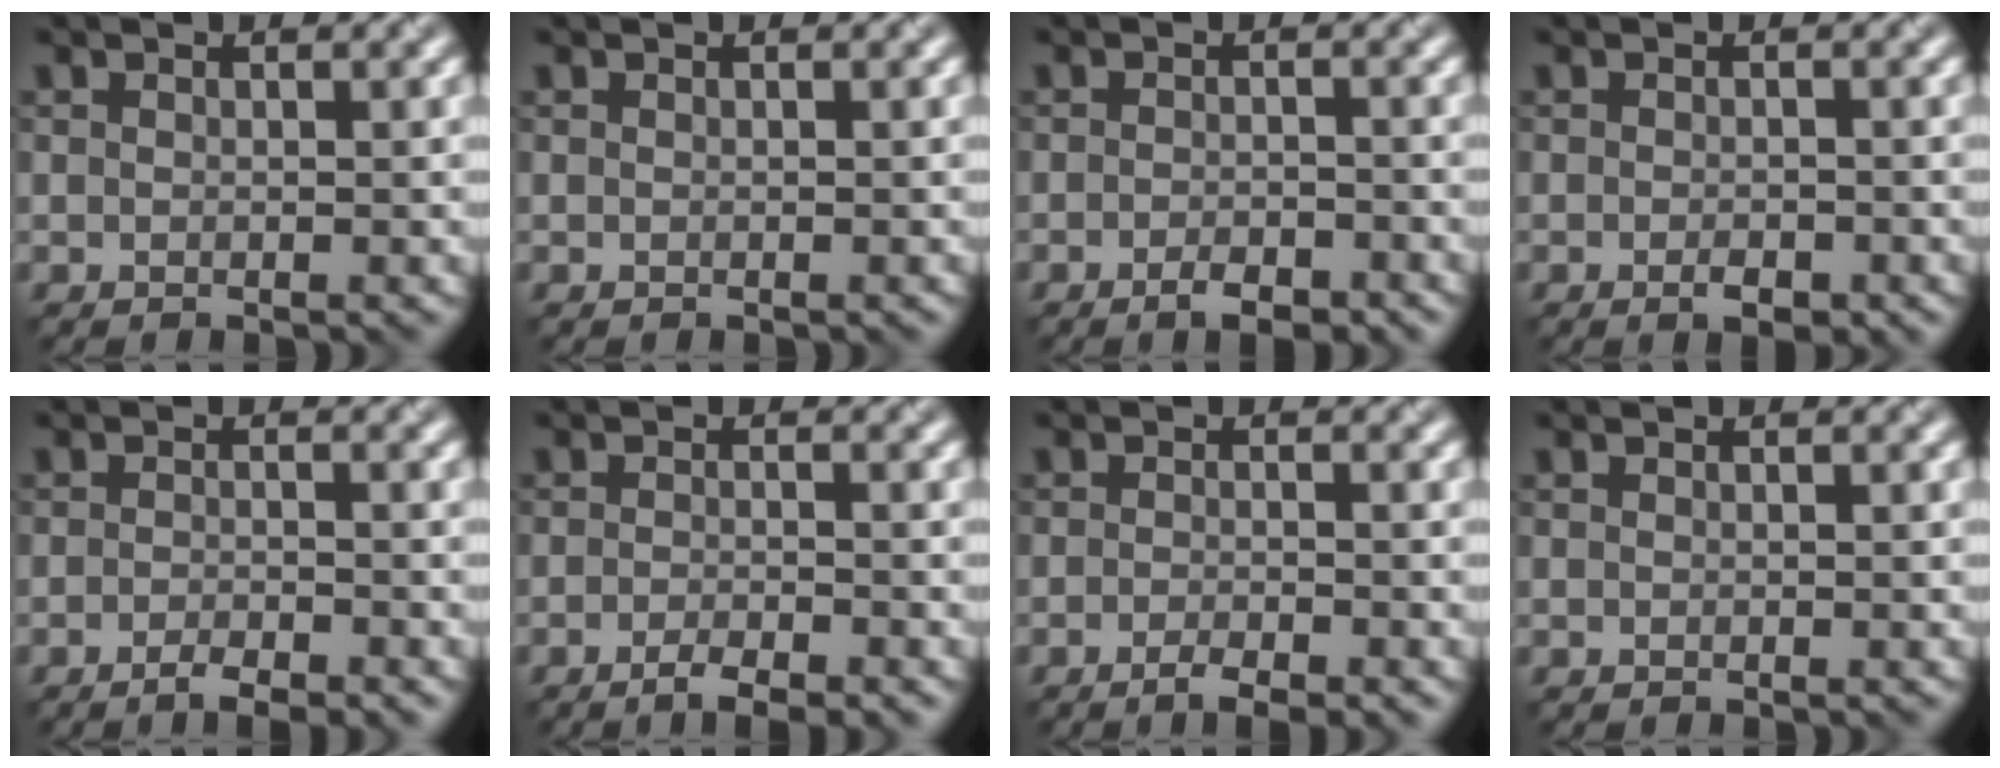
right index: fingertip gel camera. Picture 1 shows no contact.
{"total": 0.0}
{"total": 2.3, "force": [-1.5, 0.8, 1.6], "torque": [-0.024, -0.001, -0.025]}
{"total": 1.6, "force": [-0.8, 0.7, 1.2], "torque": [-0.020, -0.004, -0.012]}
{"total": 2.3, "force": [-1.5, 0.5, 1.6], "torque": [-0.025, -0.002, -0.028]}
{"total": 2.8, "force": [-1.7, 0.6, 2.1], "torque": [-0.033, -0.002, -0.033]}
{"total": 2.5, "force": [-1.5, 0.6, 1.9], "torque": [-0.029, -0.001, -0.029]}
{"total": 0.0}